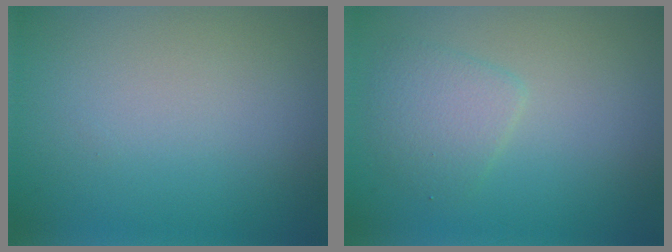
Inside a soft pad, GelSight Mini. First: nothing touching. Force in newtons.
{"total": 2.4, "press": 2.4, "slide": 0.1}